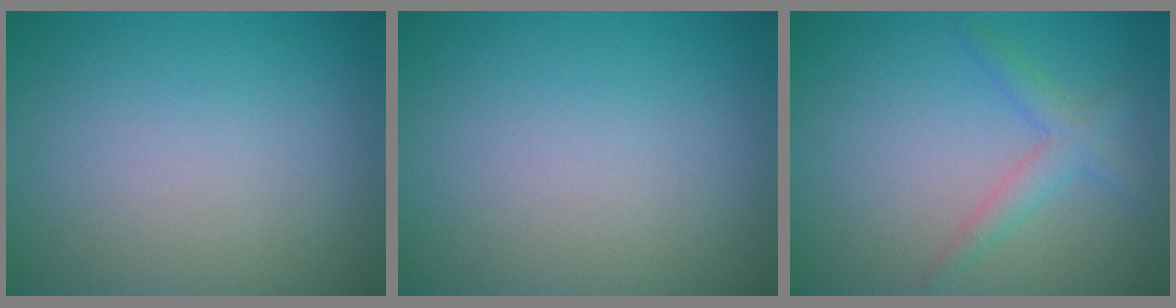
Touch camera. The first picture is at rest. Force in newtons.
{"total": 0.0}
{"total": 2.2, "press": 2.2, "slide": 0.1}